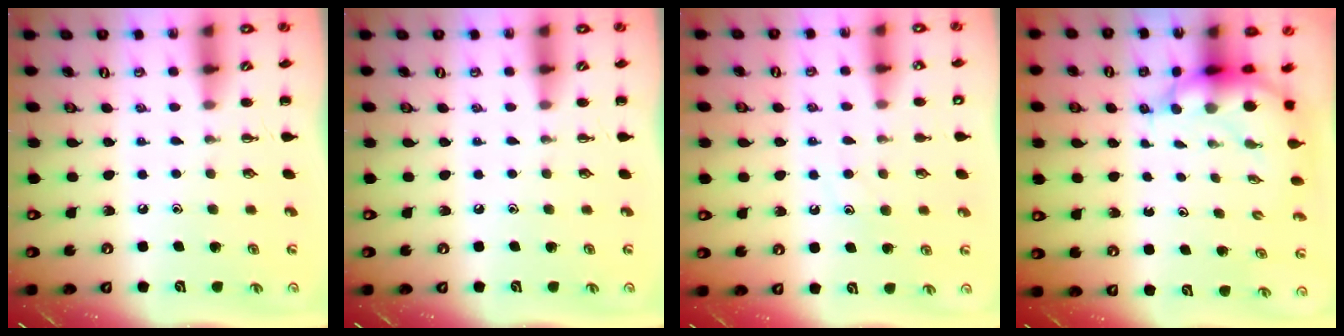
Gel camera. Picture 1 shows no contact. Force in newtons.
{"total": 0.0}
{"total": 8.3, "press": 8.3, "slide": 1.1}
{"total": 5.9, "press": 5.8, "slide": 1.1}